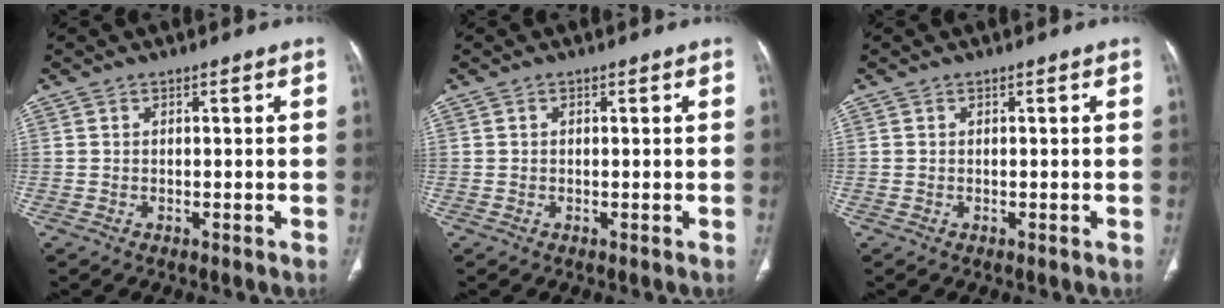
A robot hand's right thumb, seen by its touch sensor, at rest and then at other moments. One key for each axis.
{"total": 0.0}
{"total": 0.0}